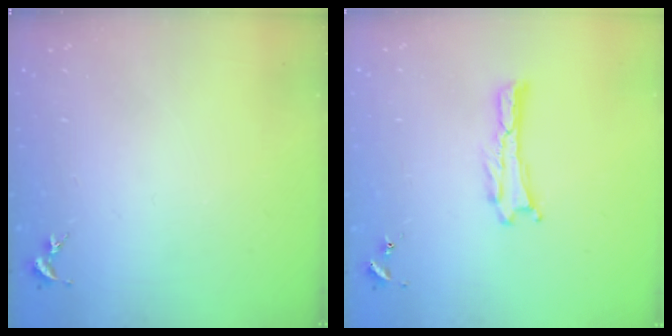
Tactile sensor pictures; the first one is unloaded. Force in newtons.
{"total": 0.0}